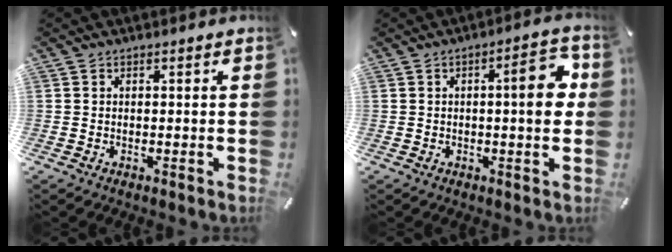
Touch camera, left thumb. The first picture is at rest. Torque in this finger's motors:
{"motor_torque": [0.55, 0.80, 0.81, -0.79, 0.35]}